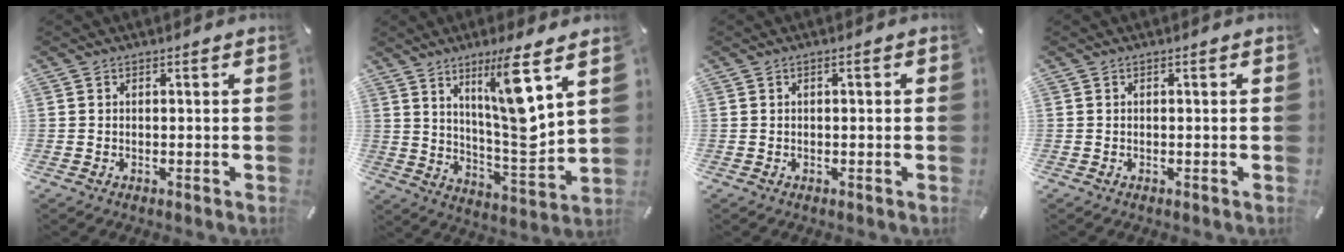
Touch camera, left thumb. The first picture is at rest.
{"total": 14.9, "force": [7.7, 2.6, 12.5], "torque": [-0.210, -0.047, 0.119]}
{"total": 1.0, "force": [-0.2, 0.3, 0.9], "torque": [-0.016, 0.002, -0.004]}
{"total": 0.0}